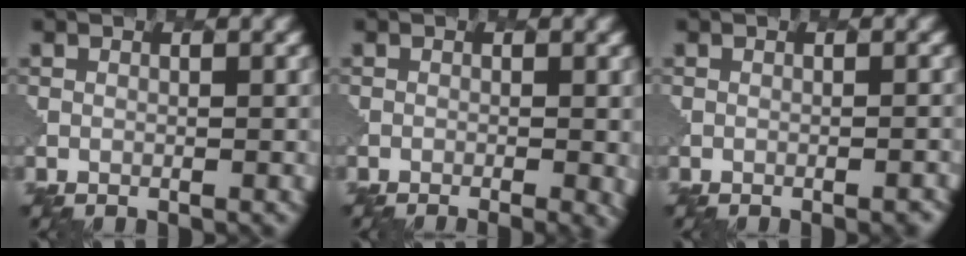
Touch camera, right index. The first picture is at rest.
{"total": 3.4, "force": [-1.0, 1.5, 2.9], "torque": [-0.018, 0.004, -0.005]}
{"total": 1.7, "force": [-0.9, 0.7, 1.2], "torque": [0.006, 0.014, -0.009]}